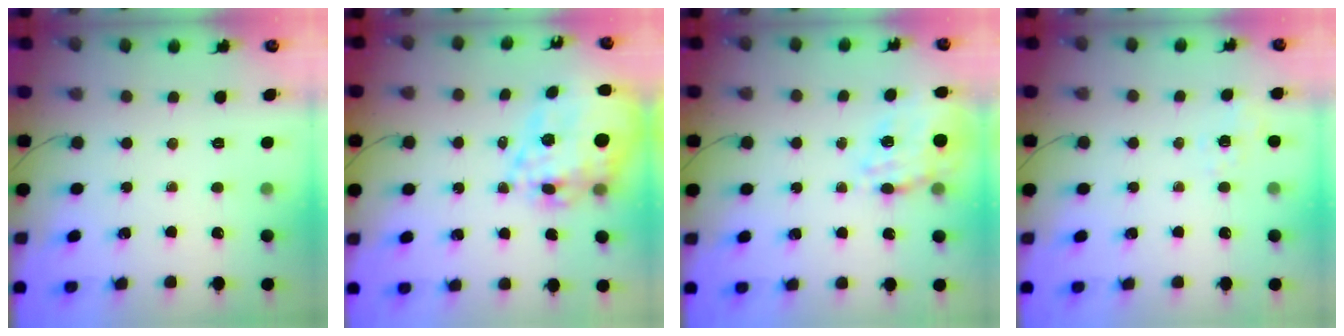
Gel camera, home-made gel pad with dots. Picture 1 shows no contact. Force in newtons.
{"total": 15.9, "press": 15.1, "slide": 4.9}
{"total": 16.0, "press": 15.6, "slide": 3.3}
{"total": 1.7, "press": 0.9, "slide": 1.4}